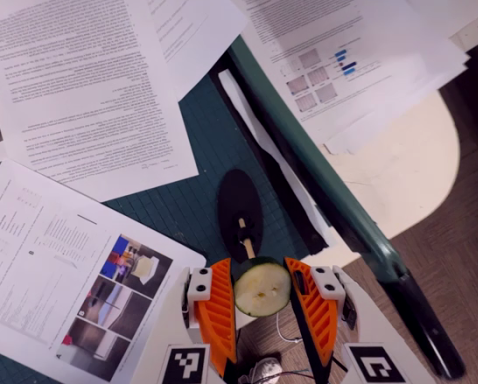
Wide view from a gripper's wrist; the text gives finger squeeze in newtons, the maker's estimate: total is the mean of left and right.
{"total": 11.1, "left": 11.2, "right": 10.9}